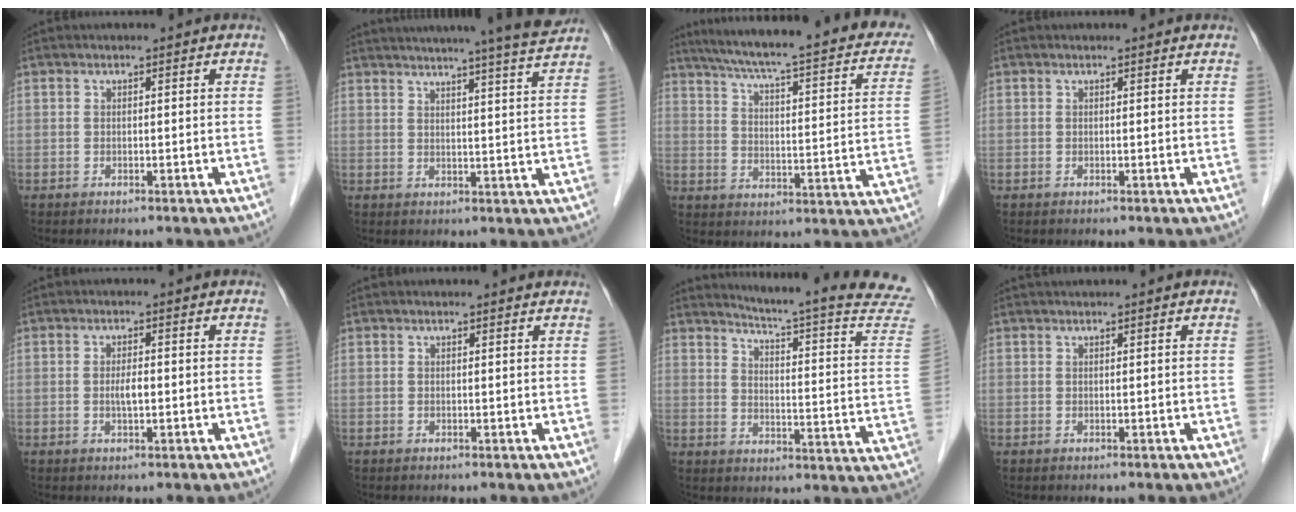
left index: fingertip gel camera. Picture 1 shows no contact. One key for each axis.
{"total": 17.5, "fx": 16.0, "fy": -1.6, "fz": 7.1, "tx": -0.115, "ty": -0.037, "tz": 0.196}
{"total": 27.0, "fx": 21.6, "fy": 4.0, "fz": 15.8, "tx": -0.229, "ty": -0.010, "tz": 0.265}
{"total": 0.8, "fx": 0.8, "fy": 0.0, "fz": 0.2, "tx": -0.009, "ty": 0.004, "tz": 0.008}
{"total": 2.0, "fx": -0.3, "fy": 0.5, "fz": 1.9, "tx": -0.038, "ty": 0.002, "tz": -0.005}
{"total": 1.8, "fx": 1.8, "fy": 0.2, "fz": 0.2, "tx": -0.013, "ty": 0.003, "tz": 0.015}
{"total": 21.5, "fx": 19.9, "fy": -0.8, "fz": 8.3, "tx": -0.120, "ty": -0.109, "tz": 0.229}
{"total": 1.4, "fx": 1.3, "fy": -0.3, "fz": 0.6, "tx": -0.009, "ty": 0.019, "tz": 0.029}